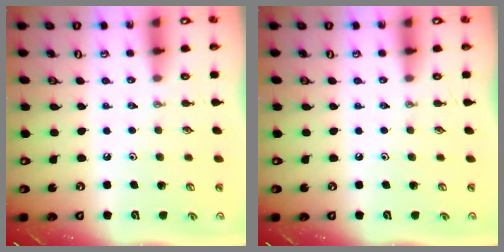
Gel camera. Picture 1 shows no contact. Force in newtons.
{"total": 0.0}